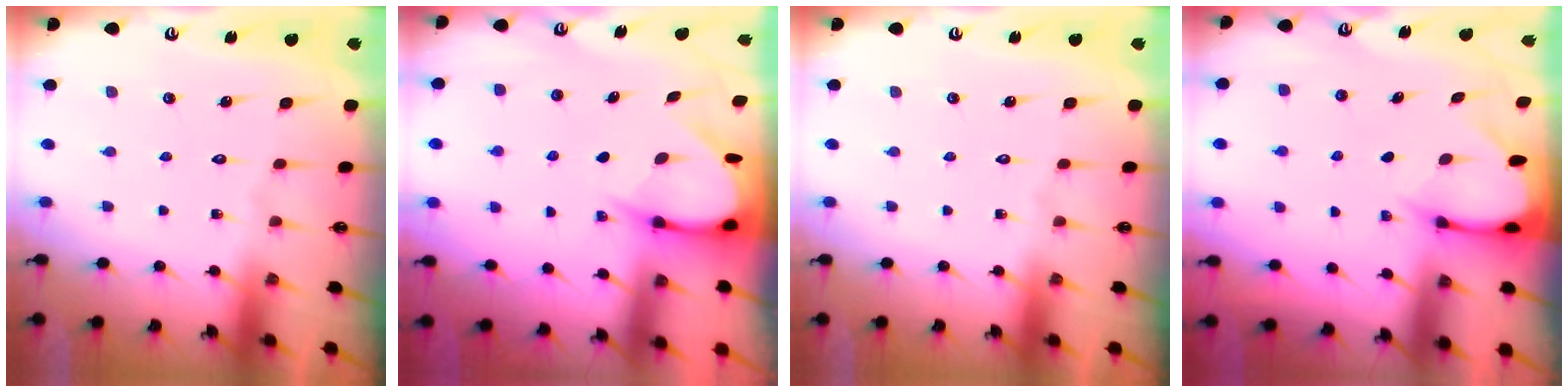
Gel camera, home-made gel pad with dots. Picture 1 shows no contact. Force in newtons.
{"total": 5.1, "press": 5.1, "slide": 0.7}
{"total": 0.0}
{"total": 2.4, "press": 2.4, "slide": 0.3}